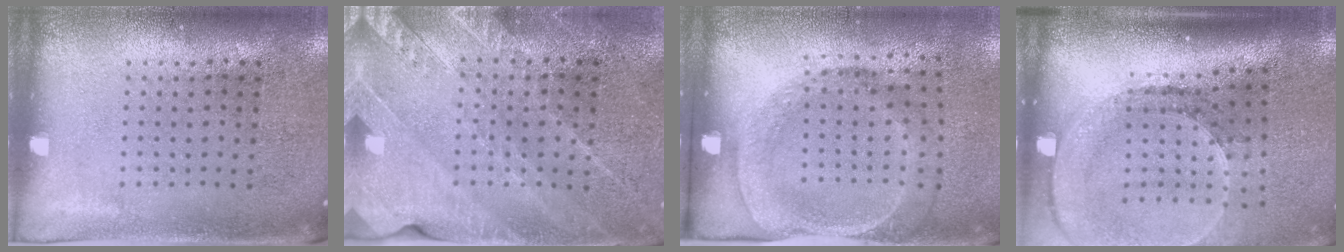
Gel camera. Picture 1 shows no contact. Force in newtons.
{"total": 2.6, "press": 2.5, "slide": 0.6}
{"total": 1.8, "press": 1.2, "slide": 1.4}
{"total": 2.6, "press": 1.9, "slide": 1.8}